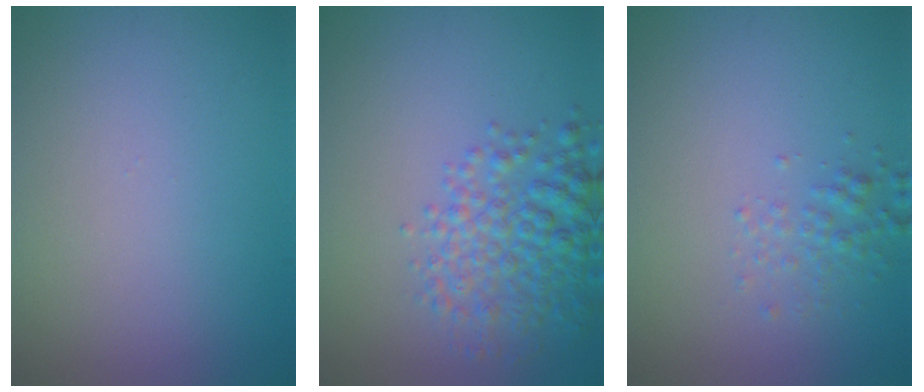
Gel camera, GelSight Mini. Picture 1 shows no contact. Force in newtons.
{"total": 5.0, "press": 5.0, "slide": 0.2}
{"total": 1.6, "press": 1.6, "slide": 0.1}